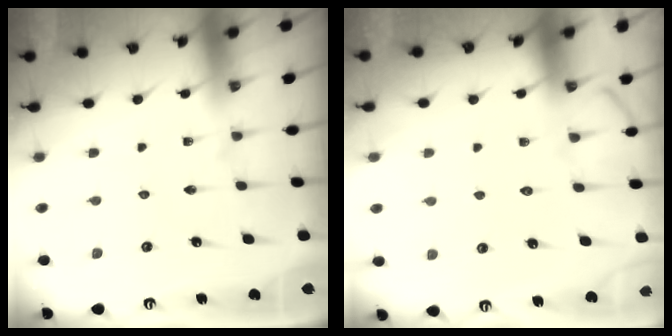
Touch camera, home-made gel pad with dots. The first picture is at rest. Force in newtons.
{"total": 6.1, "press": 6.1, "slide": 0.7}